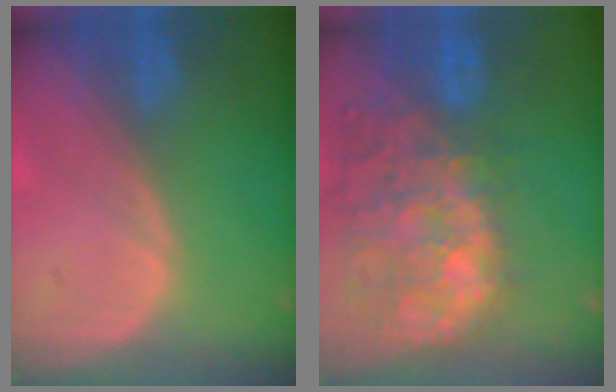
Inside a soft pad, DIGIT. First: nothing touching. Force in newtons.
{"total": 13.8, "press": 11.5, "slide": 7.6}